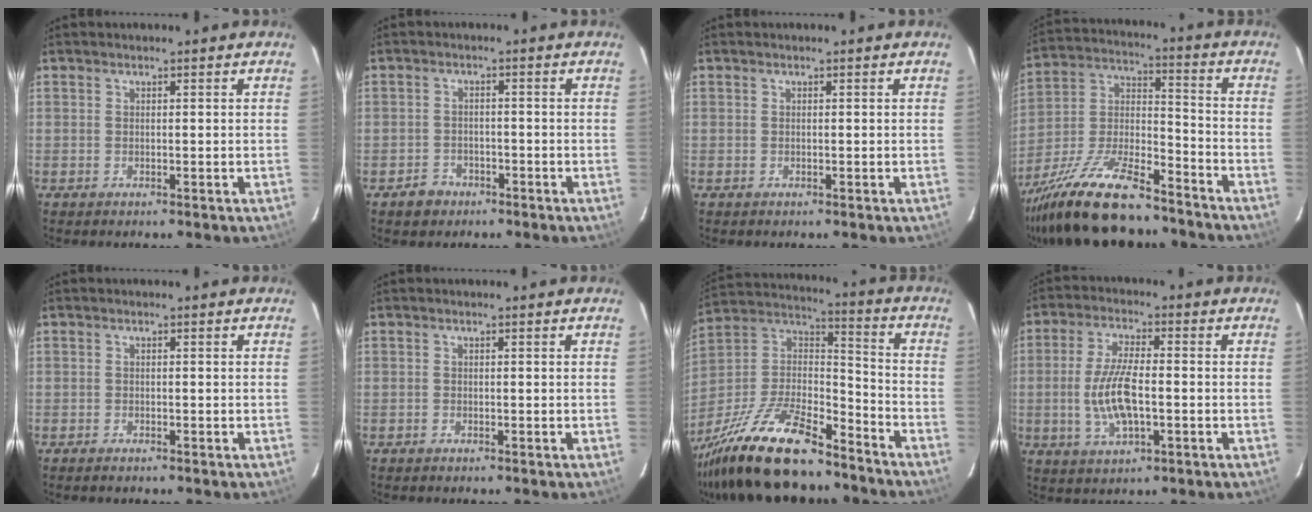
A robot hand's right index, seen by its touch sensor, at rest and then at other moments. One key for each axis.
{"total": 3.8, "fx": -2.3, "fy": 2.9, "fz": 0.4, "tx": -0.016, "ty": 0.013, "tz": -0.035}
{"total": 0.0}
{"total": 21.8, "fx": -16.5, "fy": 6.4, "fz": 12.7, "tx": -0.263, "ty": -0.016, "tz": -0.282}
{"total": 0.9, "fx": -0.8, "fy": 0.2, "fz": 0.3, "tx": -0.010, "ty": -0.001, "tz": -0.016}
{"total": 0.5, "fx": -0.4, "fy": 0.3, "fz": 0.0, "tx": -0.001, "ty": 0.002, "tz": -0.010}
{"total": 25.9, "fx": -19.0, "fy": 8.0, "fz": 15.6, "tx": -0.323, "ty": -0.017, "tz": -0.323}
{"total": 9.8, "fx": -1.6, "fy": 3.5, "fz": 9.0, "tx": -0.184, "ty": -0.001, "tz": -0.030}